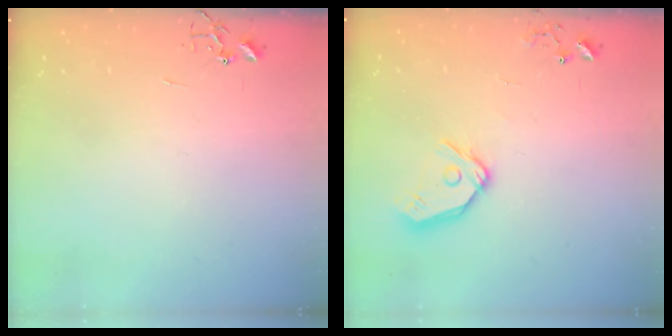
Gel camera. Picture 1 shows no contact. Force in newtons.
{"total": 12.2, "press": 12.1, "slide": 1.5}